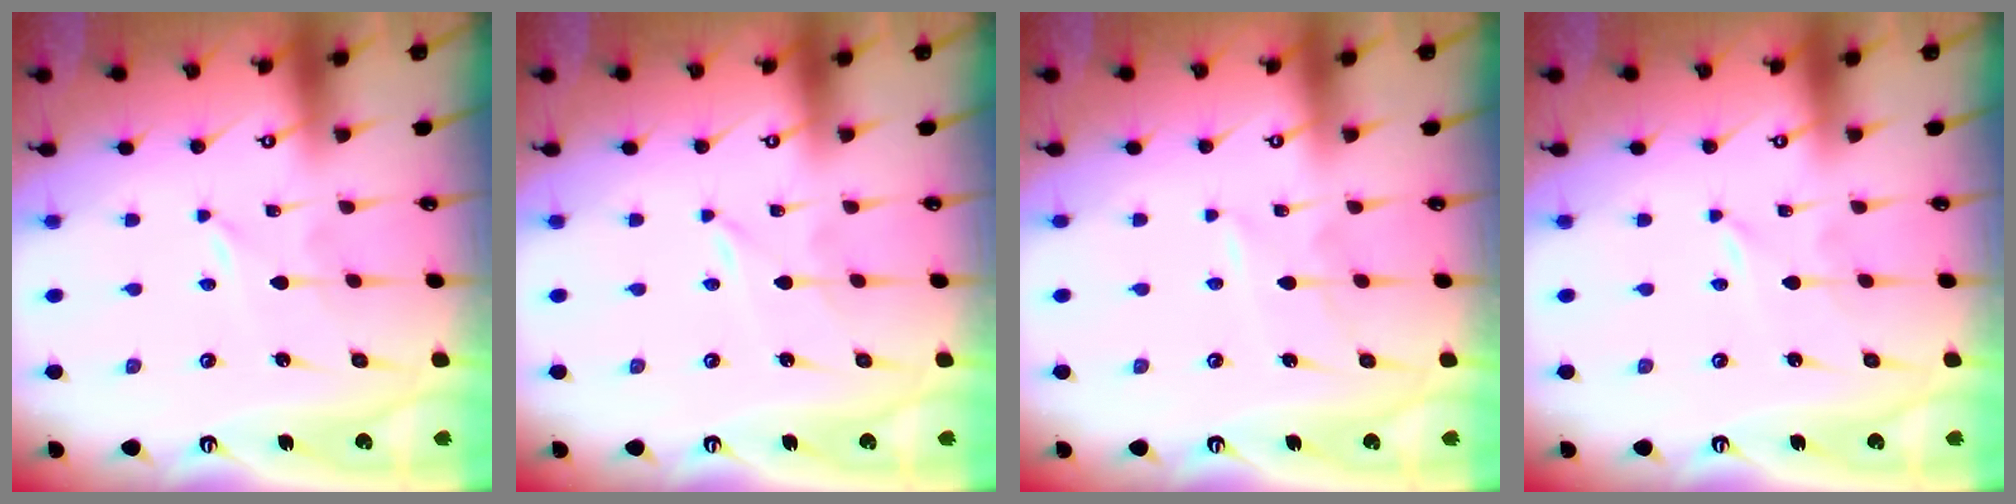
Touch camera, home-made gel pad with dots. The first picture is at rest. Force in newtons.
{"total": 0.0}
{"total": 4.2, "press": 4.2, "slide": 0.4}
{"total": 0.0}